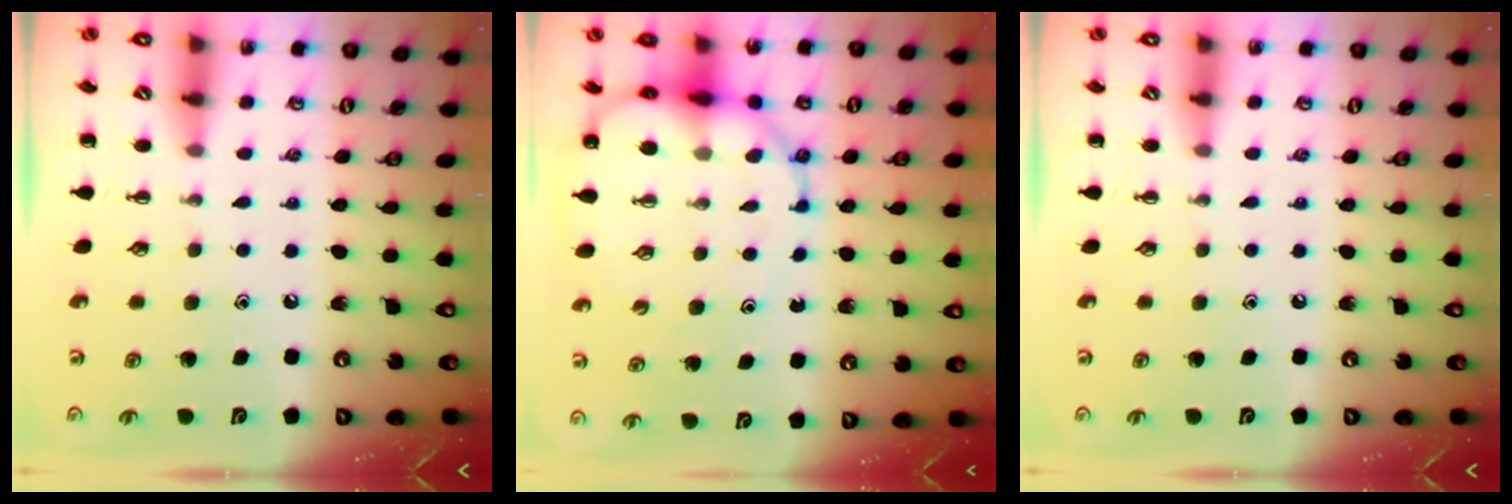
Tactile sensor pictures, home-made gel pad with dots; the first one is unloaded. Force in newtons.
{"total": 11.3, "press": 10.9, "slide": 3.1}
{"total": 0.0}